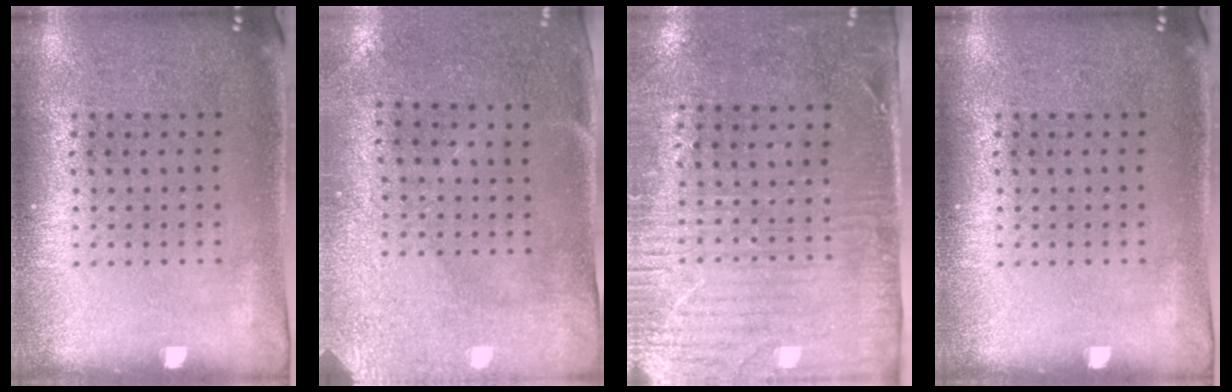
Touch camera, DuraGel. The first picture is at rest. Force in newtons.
{"total": 3.0, "press": 2.4, "slide": 1.8}
{"total": 3.1, "press": 2.6, "slide": 1.6}
{"total": 0.0}